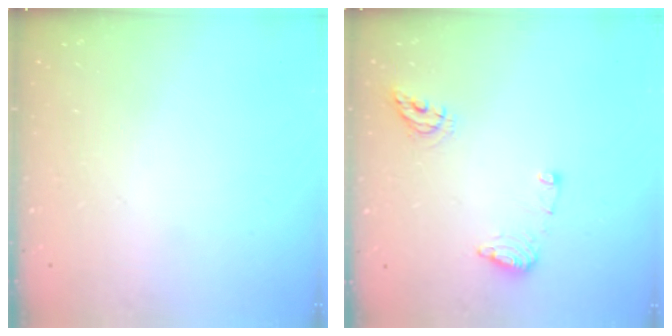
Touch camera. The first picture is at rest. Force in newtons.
{"total": 8.1, "press": 8.1, "slide": 0.9}